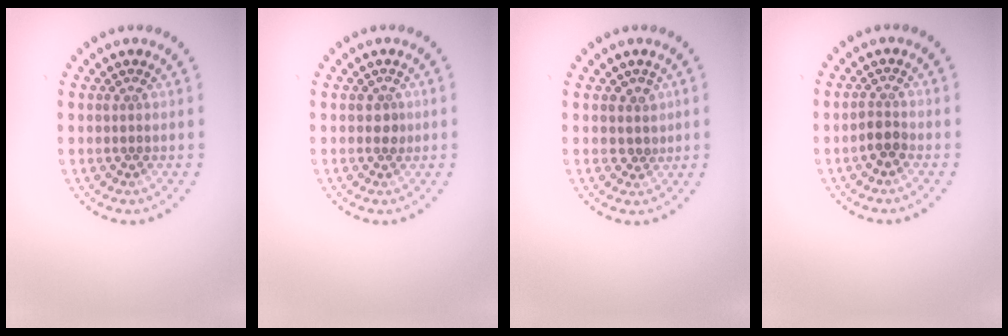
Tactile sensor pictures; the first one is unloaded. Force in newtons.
{"total": 1.1, "press": 1.0, "slide": 0.4}
{"total": 1.6, "press": 1.2, "slide": 1.0}
{"total": 1.6, "press": 1.3, "slide": 0.9}